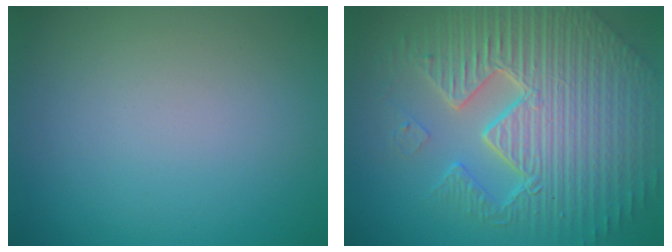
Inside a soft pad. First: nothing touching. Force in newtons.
{"total": 11.3, "press": 7.2, "slide": 8.7}